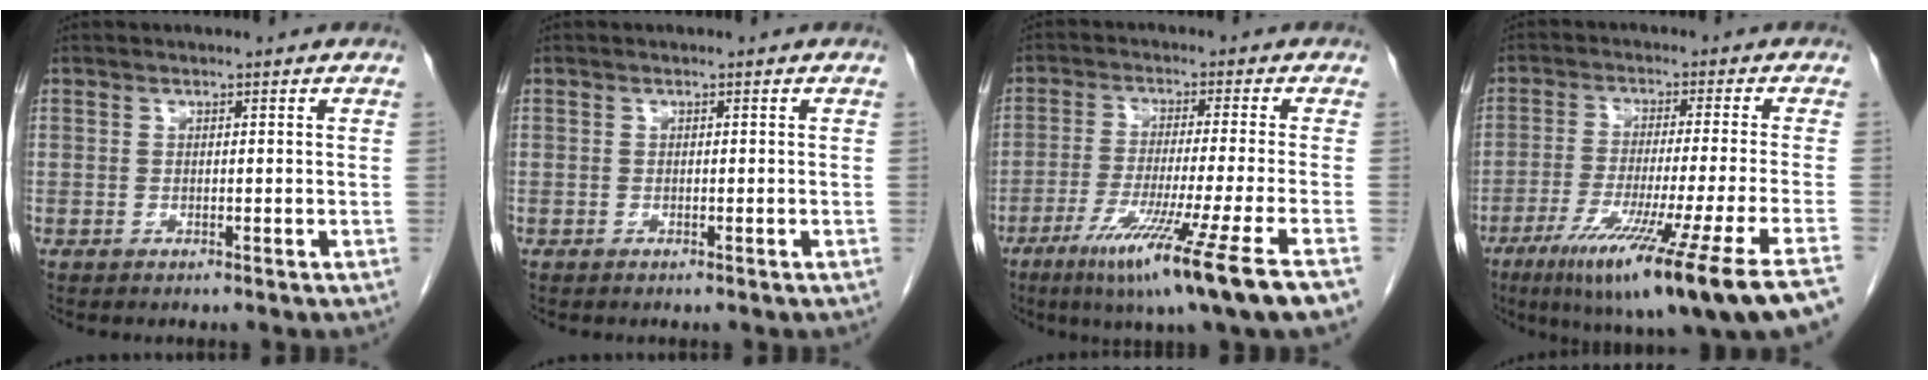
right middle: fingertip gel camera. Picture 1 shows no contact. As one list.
[{"total": 0.0}, {"total": 14.9, "force": [-8.7, -1.7, 12.0], "torque": [-0.189, -0.050, -0.137]}, {"total": 19.6, "force": [-12.2, -1.4, 15.3], "torque": [-0.186, -0.060, -0.189]}]